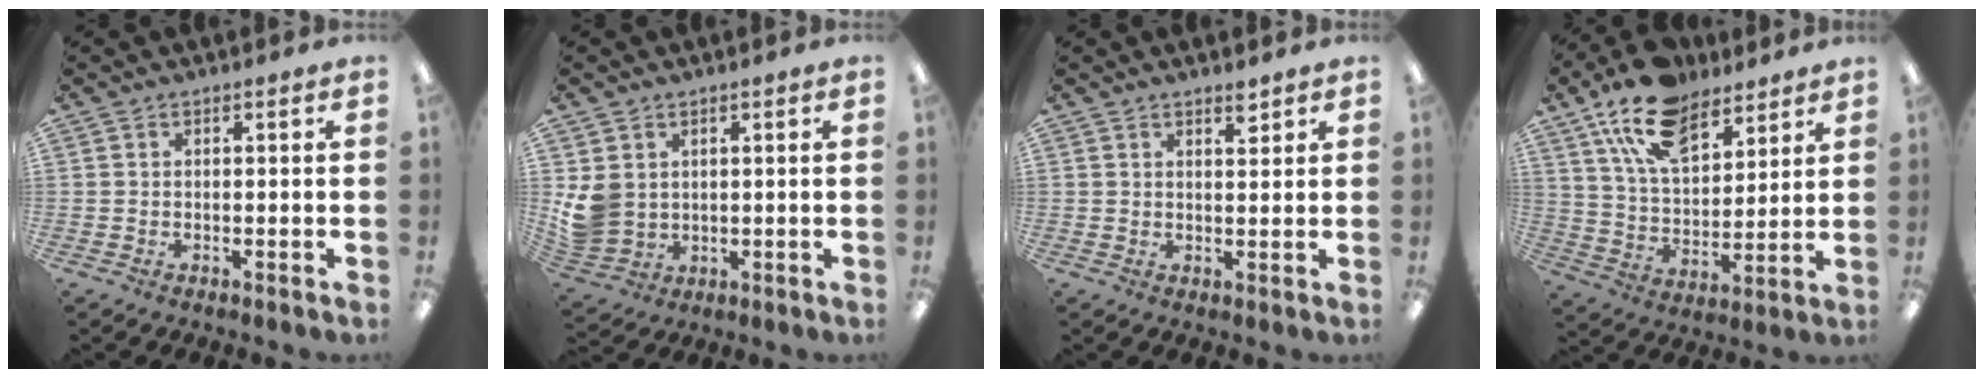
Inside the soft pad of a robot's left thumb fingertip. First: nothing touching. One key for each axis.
{"total": 6.8, "fx": 2.0, "fy": 5.9, "fz": 2.8, "tx": -0.066, "ty": -0.002, "tz": 0.042}
{"total": 2.9, "fx": 2.4, "fy": 0.7, "fz": 1.5, "tx": -0.018, "ty": -0.011, "tz": 0.040}
{"total": 16.7, "fx": 11.0, "fy": 8.6, "fz": 9.2, "tx": -0.173, "ty": -0.040, "tz": 0.202}